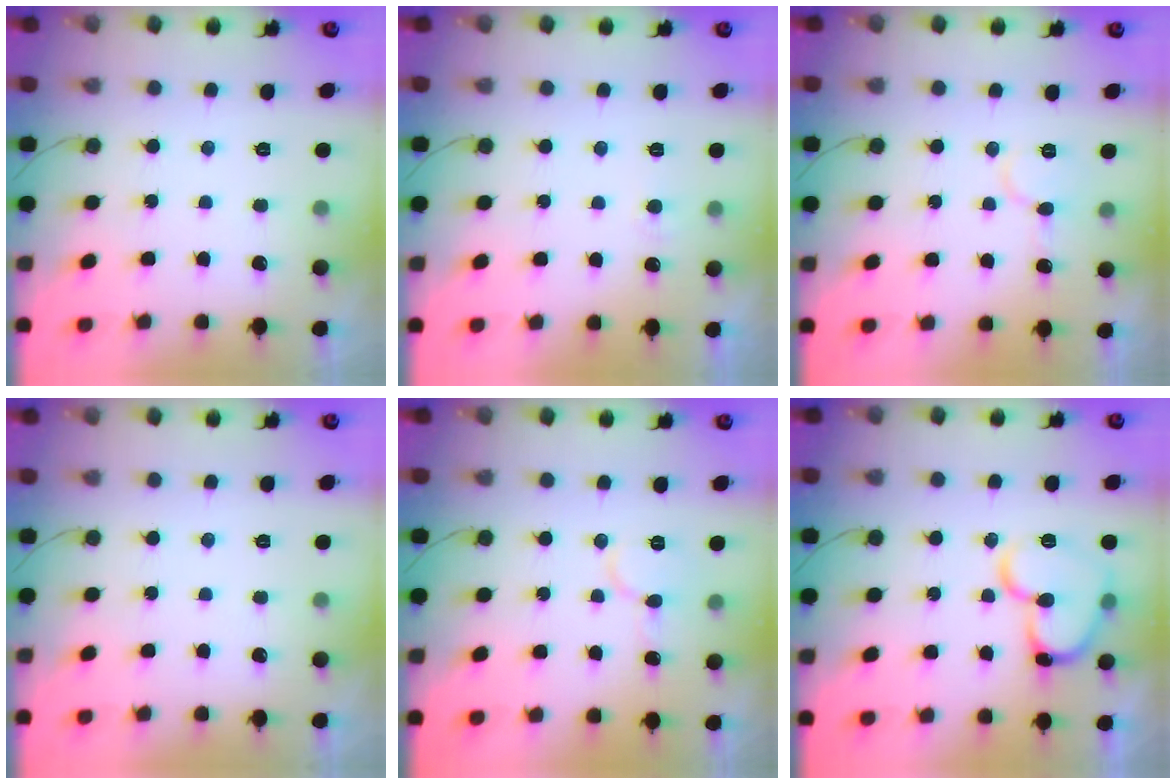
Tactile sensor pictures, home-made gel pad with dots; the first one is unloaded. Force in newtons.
{"total": 3.7, "press": 3.7, "slide": 0.5}
{"total": 5.8, "press": 5.7, "slide": 0.6}
{"total": 0.0}
{"total": 5.8, "press": 5.8, "slide": 0.4}
{"total": 14.9, "press": 14.8, "slide": 2.0}